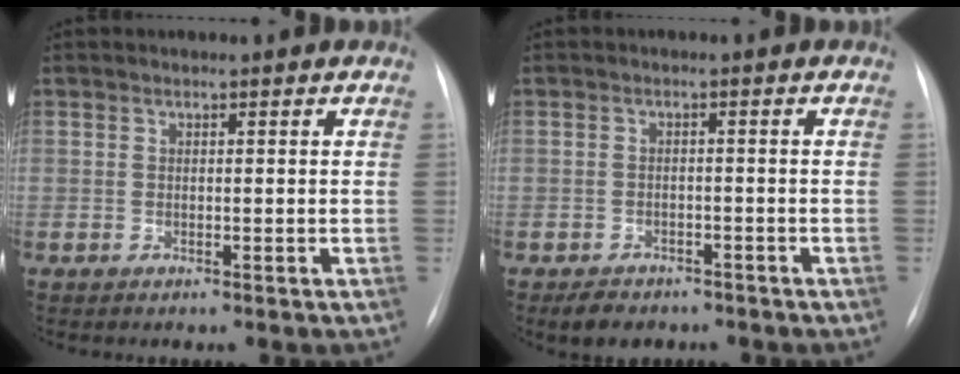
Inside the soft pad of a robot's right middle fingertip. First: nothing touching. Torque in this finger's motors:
{"motor_torque": [0.06, -0.06, 0.02, 0.02]}